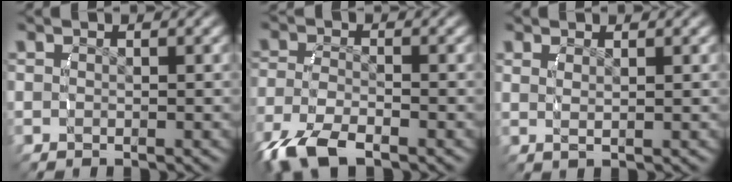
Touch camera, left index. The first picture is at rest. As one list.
[{"total": 5.4, "force": [-3.0, 2.9, 3.5], "torque": [-0.095, -0.030, -0.033]}, {"total": 1.3, "force": [0.8, -0.6, 0.8], "torque": [-0.021, -0.007, 0.021]}]